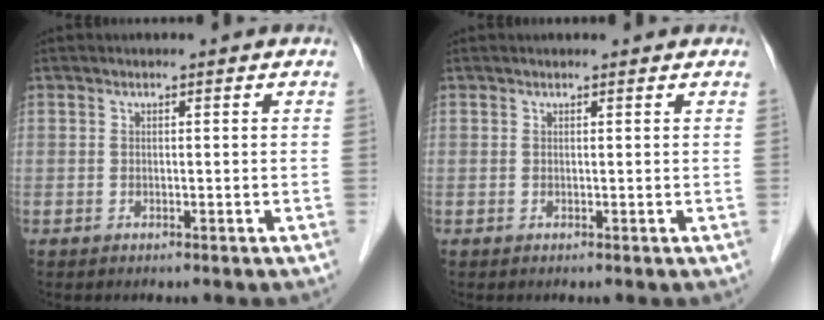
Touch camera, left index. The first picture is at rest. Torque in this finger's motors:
{"motor_torque": [0.38, -0.24, -0.03, 0.00]}